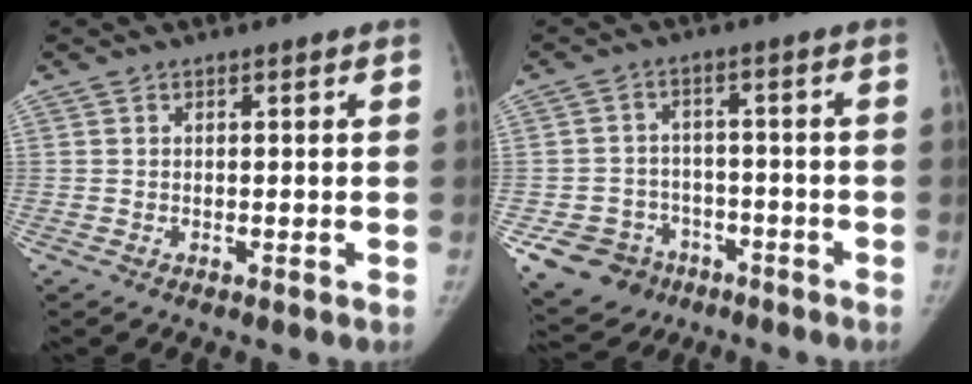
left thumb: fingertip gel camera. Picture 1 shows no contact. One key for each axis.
{"total": 10.4, "fx": -5.3, "fy": 8.7, "fz": 2.2, "tx": -0.039, "ty": 0.038, "tz": -0.071}